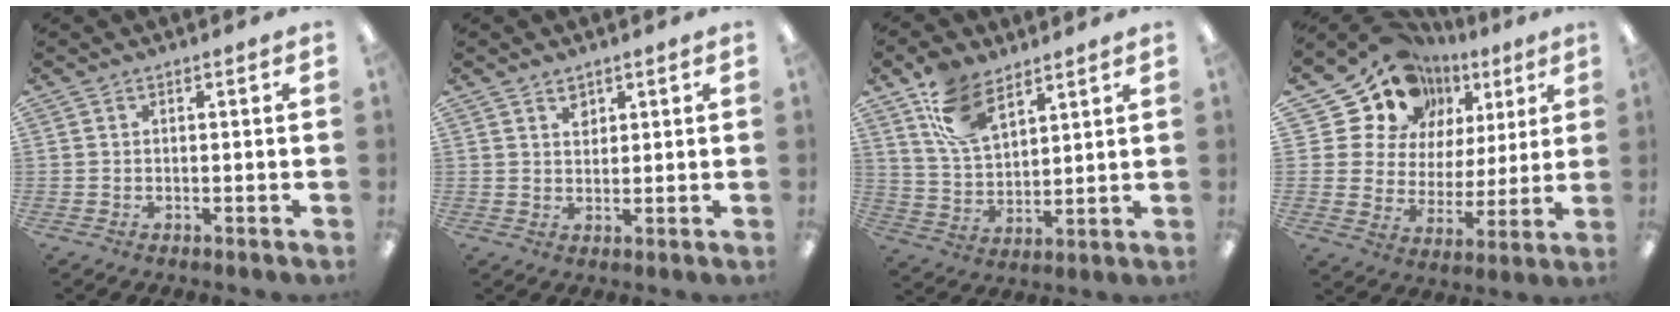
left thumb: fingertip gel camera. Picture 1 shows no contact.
{"total": 2.7, "force": [1.9, 1.8, 0.7], "torque": [0.001, -0.007, 0.033]}
{"total": 12.1, "force": [7.7, 6.2, 6.9], "torque": [-0.145, -0.018, 0.147]}
{"total": 19.0, "force": [12.1, 13.3, 6.0], "torque": [-0.120, -0.075, 0.237]}